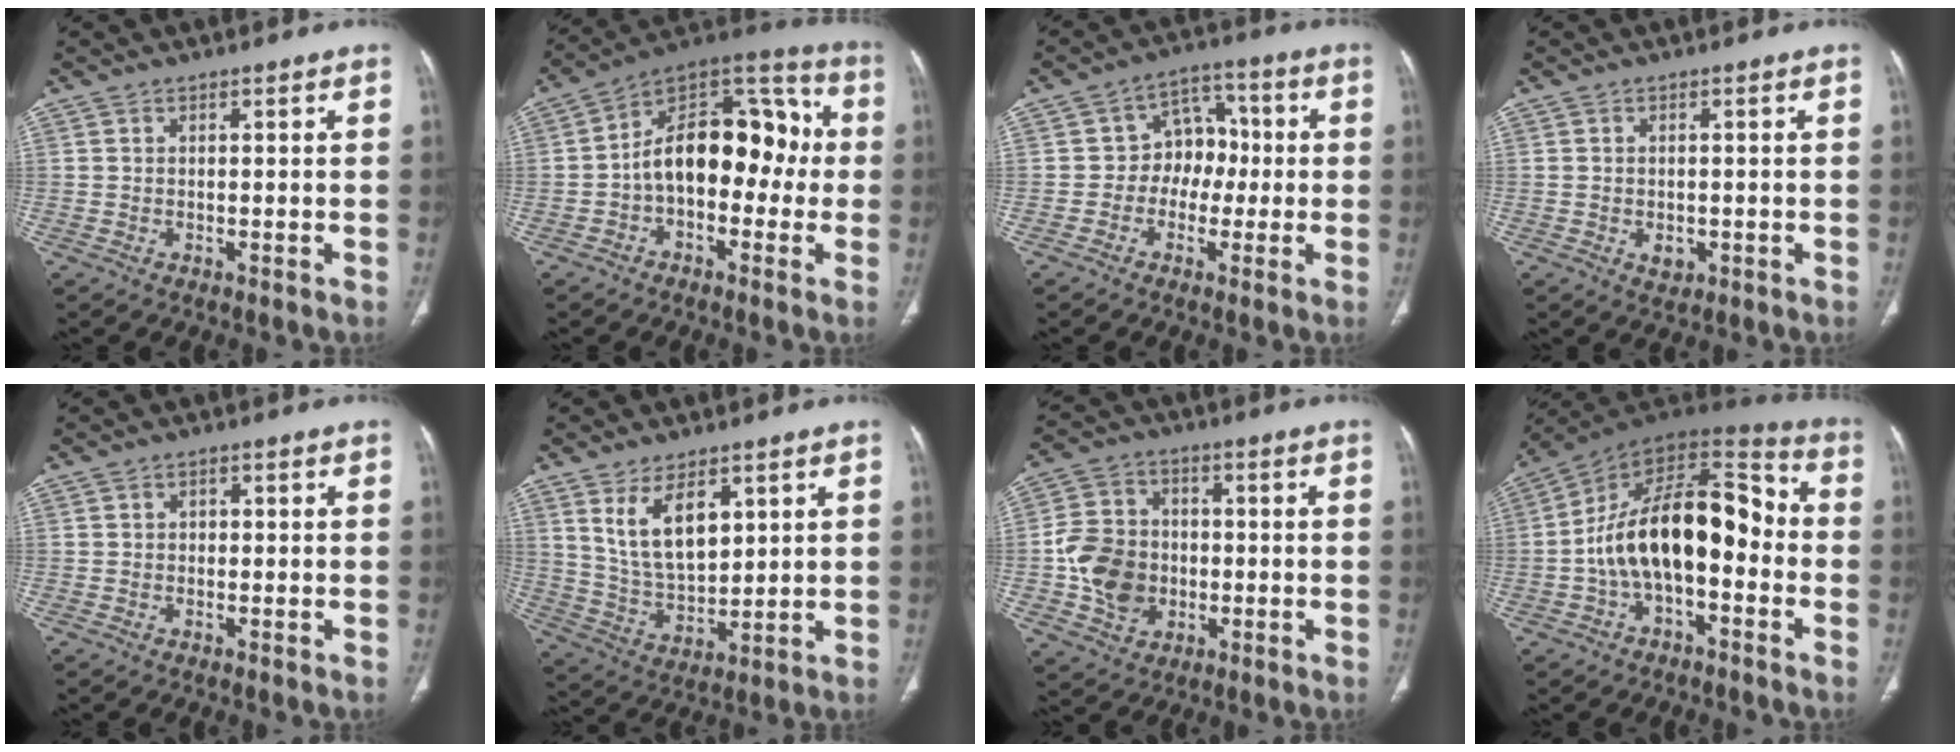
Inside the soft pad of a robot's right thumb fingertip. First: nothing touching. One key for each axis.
{"total": 15.6, "fx": -1.5, "fy": 9.4, "fz": 12.3, "tx": -0.153, "ty": 0.056, "tz": -0.038}
{"total": 8.0, "fx": -0.7, "fy": 6.4, "fz": 4.7, "tx": -0.024, "ty": 0.029, "tz": -0.025}
{"total": 2.3, "fx": -0.7, "fy": 1.6, "fz": 1.5, "tx": -0.017, "ty": 0.000, "tz": -0.004}
{"total": 1.0, "fx": 0.1, "fy": 0.8, "fz": 0.5, "tx": -0.003, "ty": 0.003, "tz": -0.002}
{"total": 11.1, "fx": 5.0, "fy": 5.8, "fz": 8.0, "tx": -0.127, "ty": -0.030, "tz": 0.110}
{"total": 12.1, "fx": -1.8, "fy": 9.9, "fz": 6.7, "tx": -0.103, "ty": 0.015, "tz": -0.031}
{"total": 20.1, "fx": -2.7, "fy": 10.7, "fz": 16.8, "tx": -0.254, "ty": 0.063, "tz": -0.050}